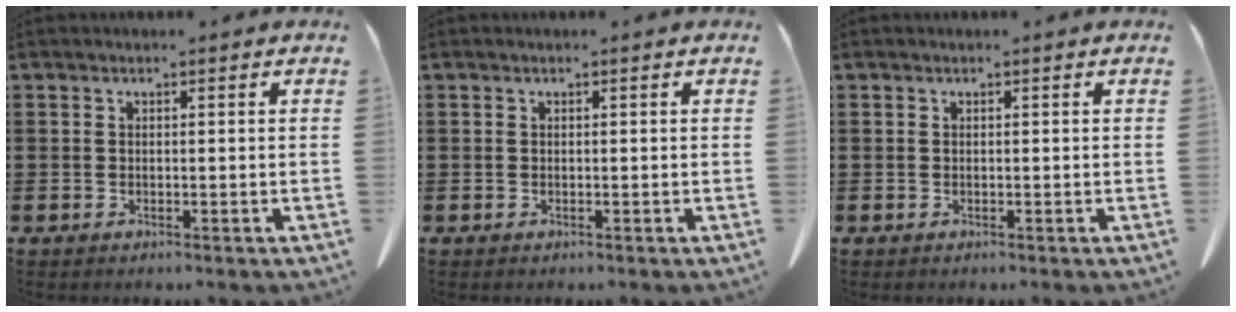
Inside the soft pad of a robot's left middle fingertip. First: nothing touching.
{"total": 0.0}
{"total": 0.0}